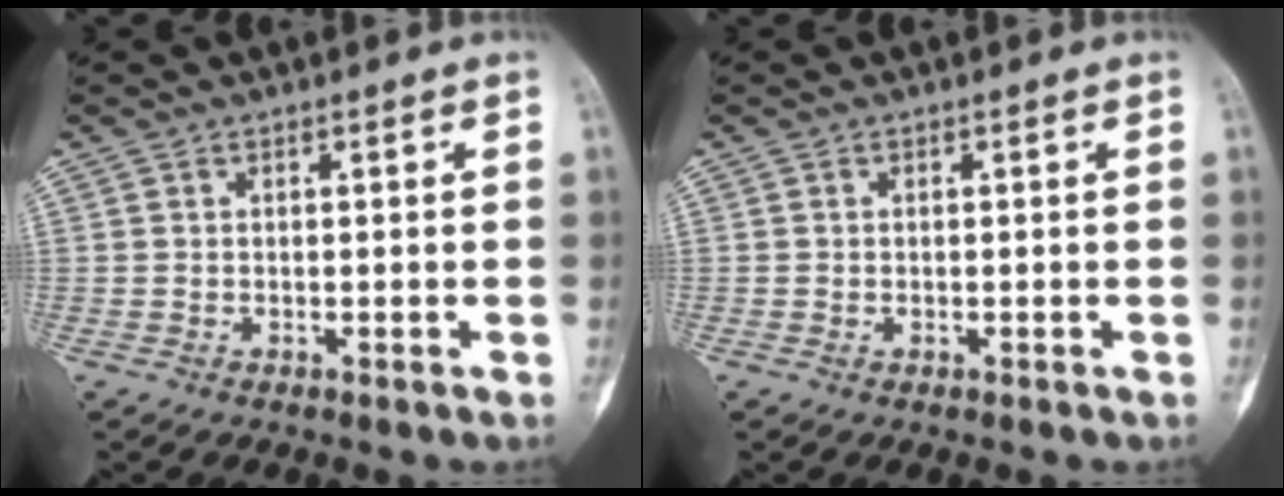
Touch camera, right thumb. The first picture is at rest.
{"total": 0.0}